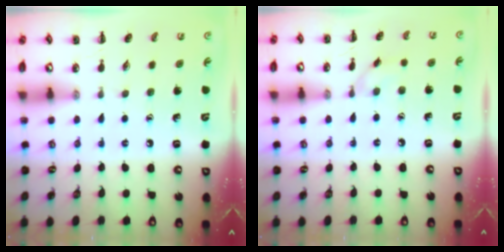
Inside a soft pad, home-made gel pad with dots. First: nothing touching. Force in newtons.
{"total": 3.1, "press": 2.8, "slide": 1.2}